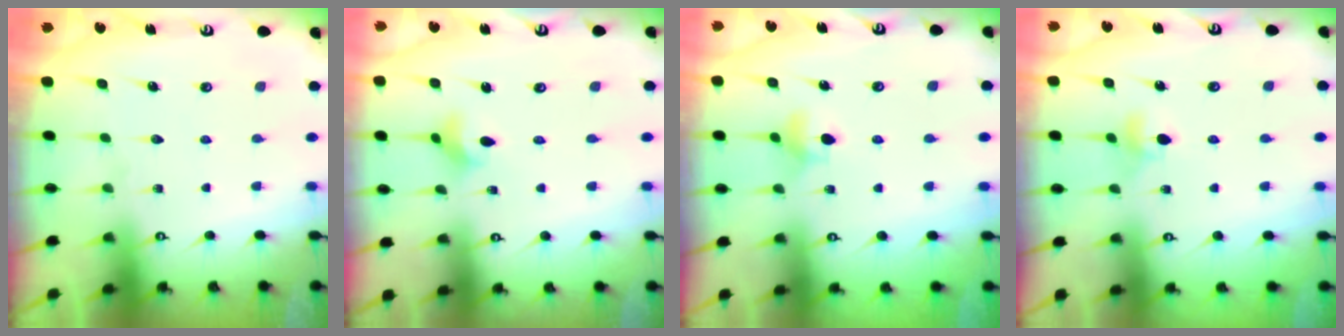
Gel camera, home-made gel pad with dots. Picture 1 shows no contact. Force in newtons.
{"total": 3.9, "press": 3.9, "slide": 0.3}
{"total": 4.7, "press": 4.7, "slide": 0.7}
{"total": 4.0, "press": 4.0, "slide": 0.9}